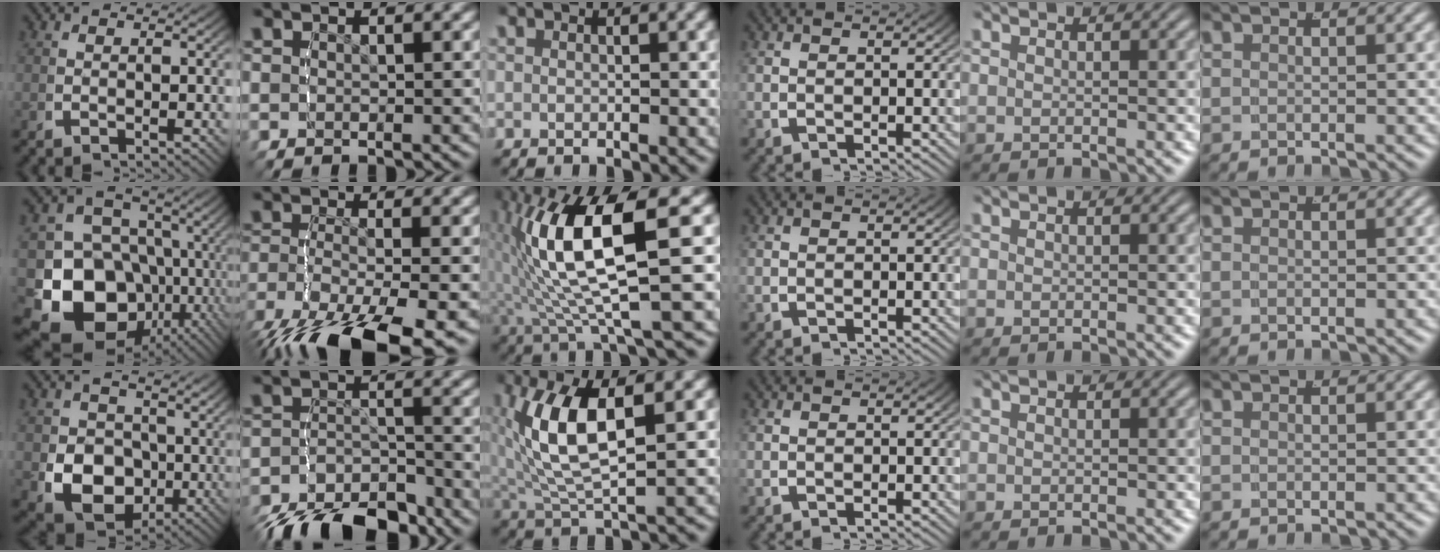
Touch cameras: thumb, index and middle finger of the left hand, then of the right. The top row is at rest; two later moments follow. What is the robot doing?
{"motion": "lift_and_place", "object": "bandage"}